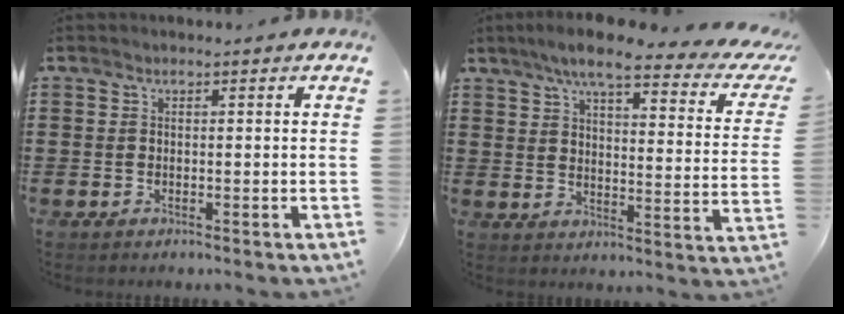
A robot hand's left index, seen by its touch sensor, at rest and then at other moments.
{"total": 8.1, "force": [6.1, 0.7, 5.2], "torque": [-0.105, -0.031, 0.099]}